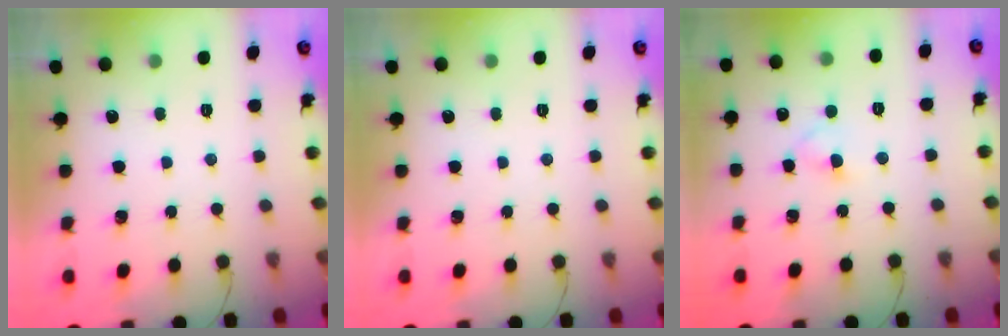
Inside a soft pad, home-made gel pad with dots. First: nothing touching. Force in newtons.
{"total": 0.0}
{"total": 2.9, "press": 2.7, "slide": 1.2}